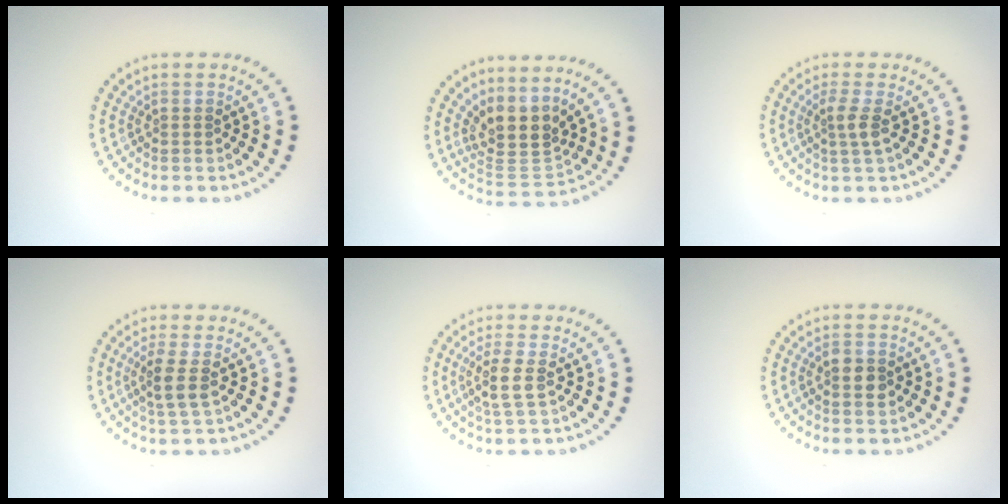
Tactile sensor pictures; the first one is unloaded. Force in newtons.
{"total": 4.1, "press": 3.1, "slide": 2.7}
{"total": 1.8, "press": 1.3, "slide": 1.3}
{"total": 2.3, "press": 1.9, "slide": 1.4}
{"total": 2.4, "press": 2.1, "slide": 1.2}
{"total": 1.7, "press": 1.7, "slide": 0.2}